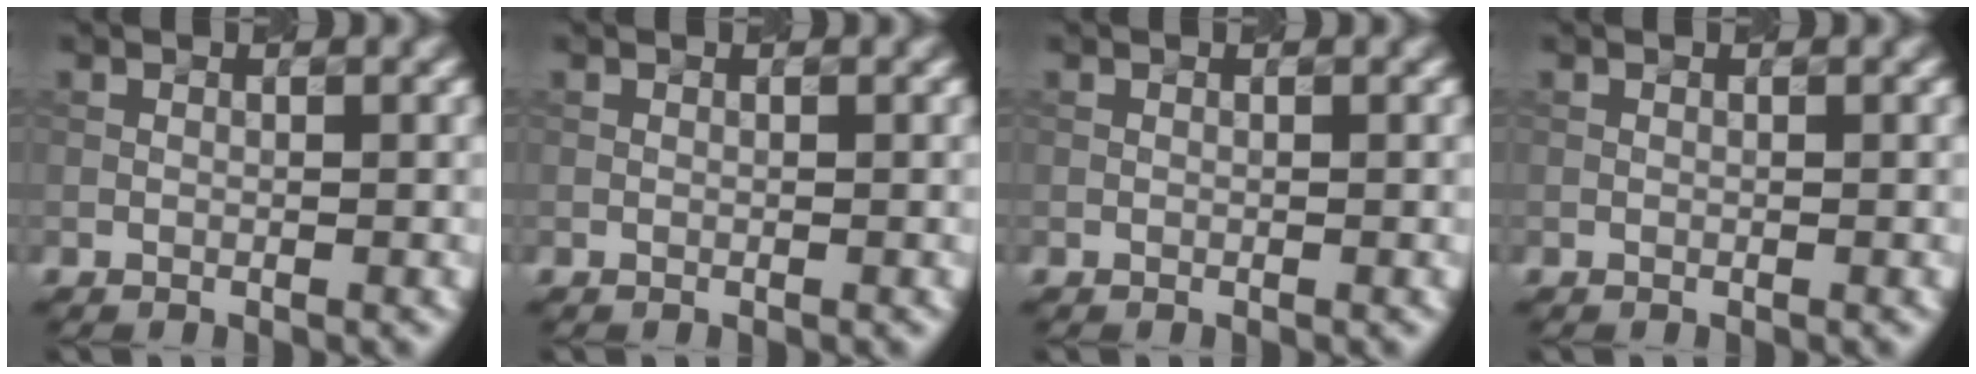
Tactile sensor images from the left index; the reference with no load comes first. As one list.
[{"total": 0.0}, {"total": 0.0}, {"total": 0.0}]